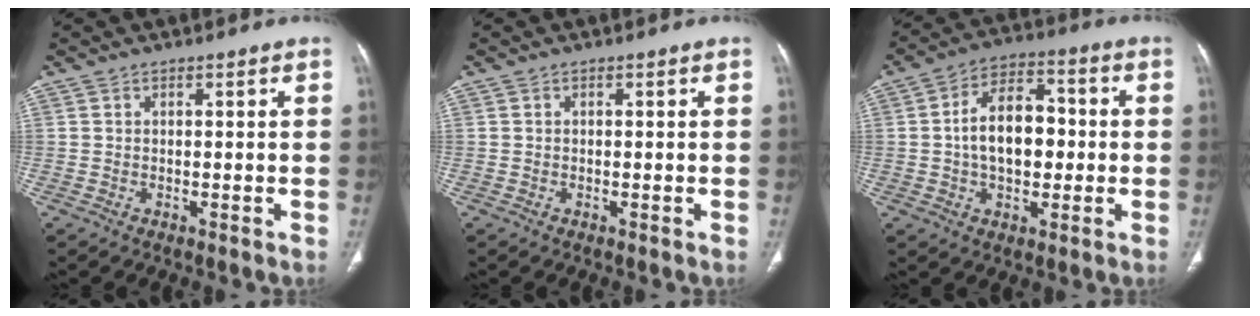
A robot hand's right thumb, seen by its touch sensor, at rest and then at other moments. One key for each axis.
{"total": 0.0}
{"total": 12.6, "fx": -0.2, "fy": 7.9, "fz": 9.8, "tx": -0.137, "ty": 0.027, "tz": -0.007}